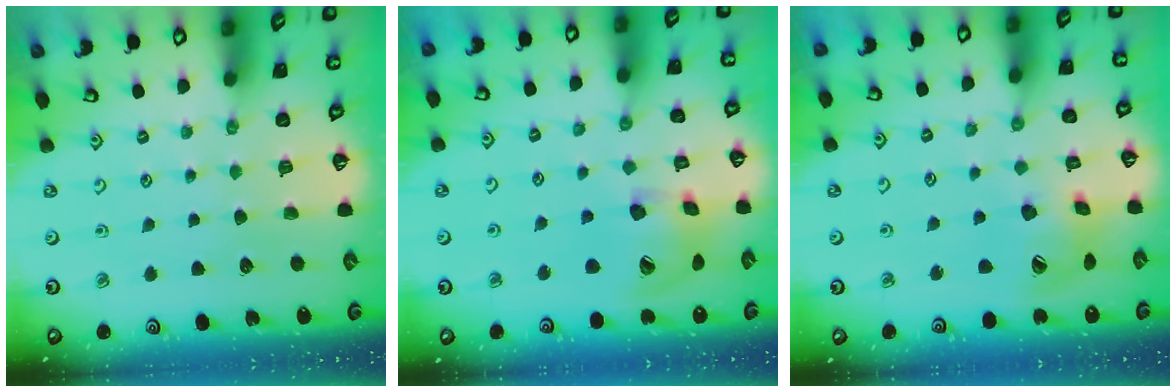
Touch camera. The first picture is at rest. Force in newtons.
{"total": 17.3, "press": 17.2, "slide": 2.6}
{"total": 13.5, "press": 13.3, "slide": 1.9}